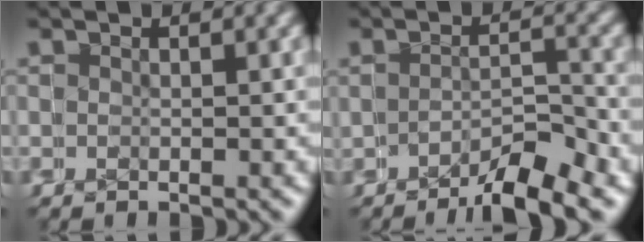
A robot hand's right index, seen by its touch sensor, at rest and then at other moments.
{"total": 3.8, "force": [-3.6, 0.0, 1.2], "torque": [0.017, 0.012, -0.064]}